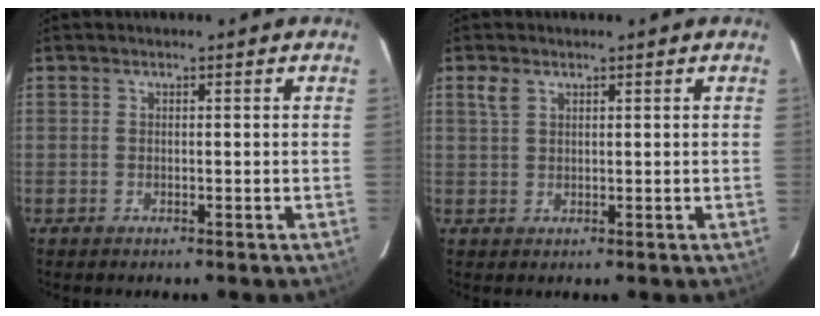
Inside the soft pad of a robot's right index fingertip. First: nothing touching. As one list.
[{"total": 2.3, "force": [1.3, 1.3, 1.3], "torque": [-0.028, 0.005, 0.026]}]